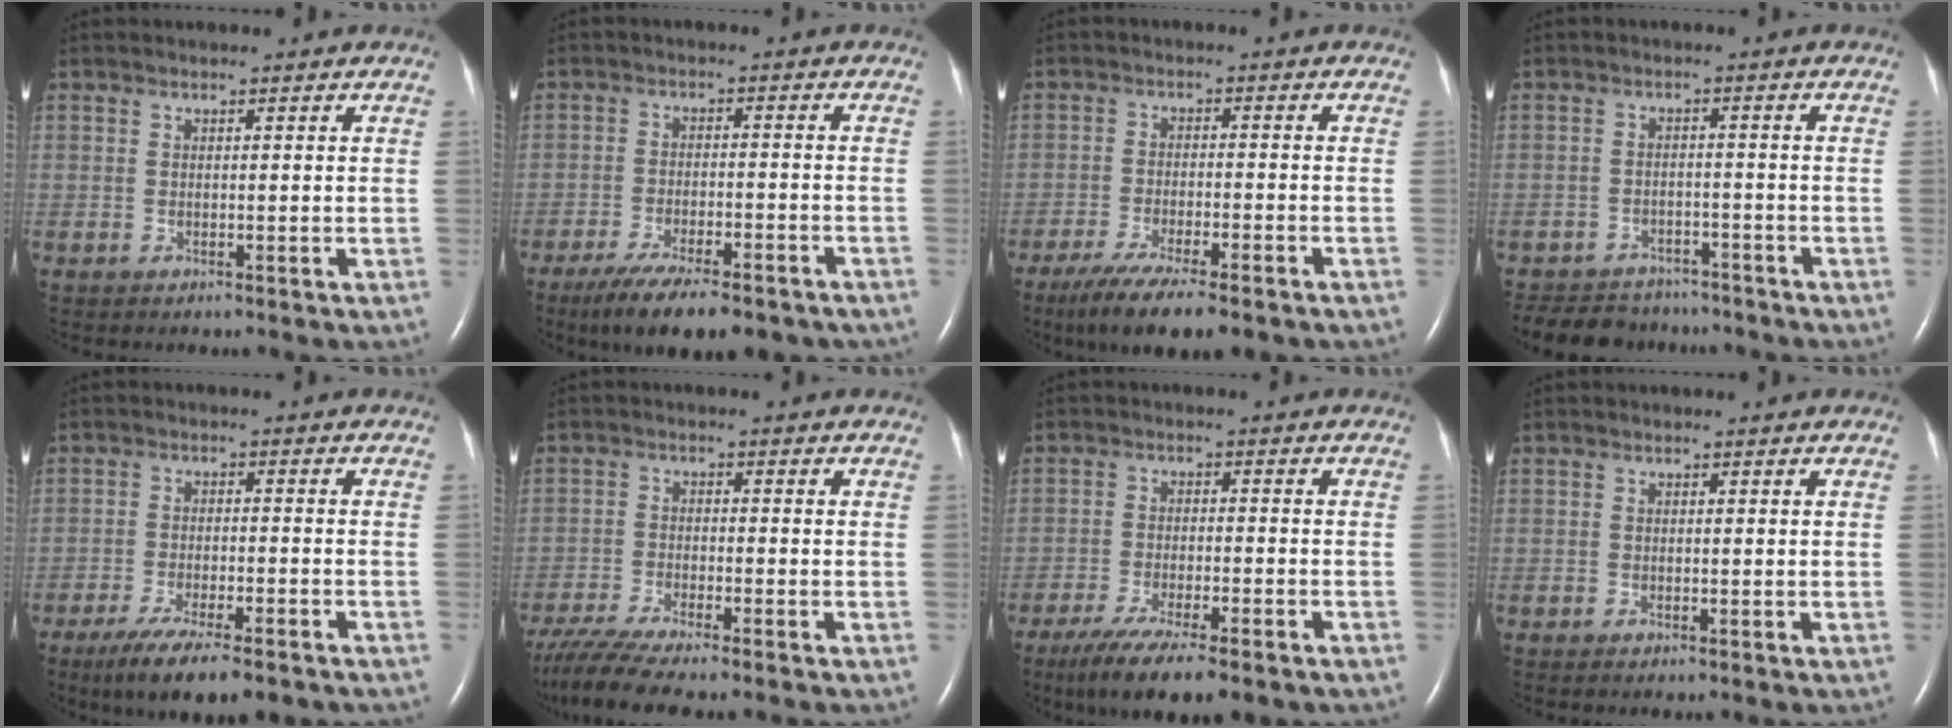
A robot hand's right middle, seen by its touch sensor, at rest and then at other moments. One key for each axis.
{"total": 15.7, "fx": -12.3, "fy": 4.0, "fz": 8.9, "tx": -0.127, "ty": -0.011, "tz": -0.179}
{"total": 11.7, "fx": -8.7, "fy": 1.8, "fz": 7.6, "tx": -0.124, "ty": -0.026, "tz": -0.135}
{"total": 10.0, "fx": -8.8, "fy": 4.1, "fz": 2.2, "tx": -0.045, "ty": 0.000, "tz": -0.120}
{"total": 11.5, "fx": -8.4, "fy": 1.9, "fz": 7.5, "tx": -0.119, "ty": -0.023, "tz": -0.129}
{"total": 8.7, "fx": -7.4, "fy": -0.2, "fz": 4.5, "tx": -0.077, "ty": -0.022, "tz": -0.124}
{"total": 12.3, "fx": -9.2, "fy": 2.1, "fz": 8.0, "tx": -0.133, "ty": -0.028, "tz": -0.143}
{"total": 0.0}